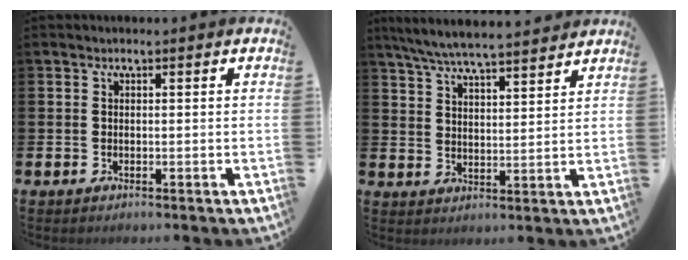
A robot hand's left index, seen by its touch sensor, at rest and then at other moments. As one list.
[{"total": 6.6, "force": [6.4, 0.3, 1.7], "torque": [-0.052, -0.033, 0.113]}]